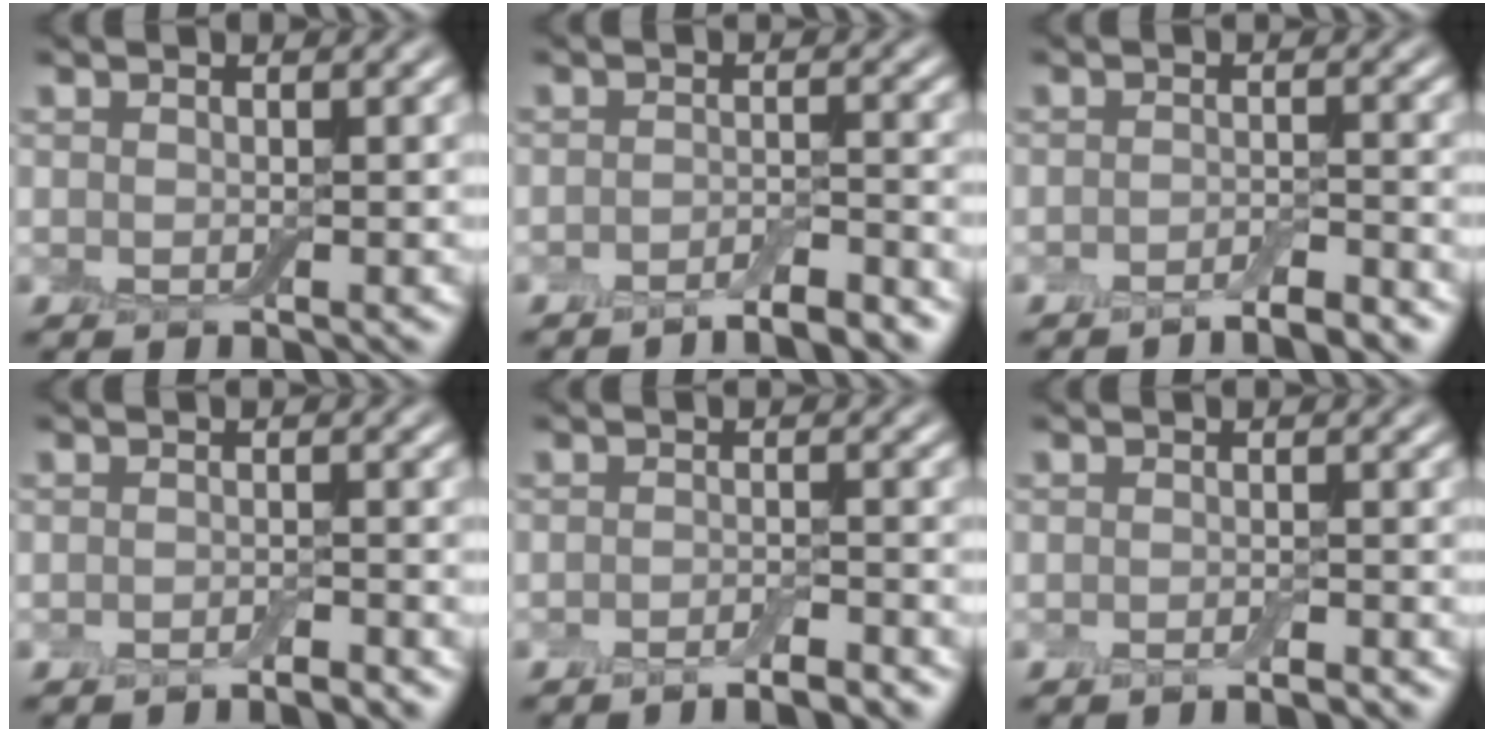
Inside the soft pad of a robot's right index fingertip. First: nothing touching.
{"total": 2.9, "force": [-2.4, 0.4, 1.6], "torque": [-0.021, 0.004, -0.040]}
{"total": 2.3, "force": [-2.0, 0.2, 1.2], "torque": [-0.016, 0.003, -0.035]}
{"total": 1.2, "force": [-1.0, 0.0, 0.6], "torque": [-0.007, -0.001, -0.018]}
{"total": 2.1, "force": [-1.7, 0.2, 1.2], "torque": [-0.017, 0.001, -0.030]}
{"total": 1.1, "force": [-0.9, 0.0, 0.6], "torque": [-0.008, -0.001, -0.016]}